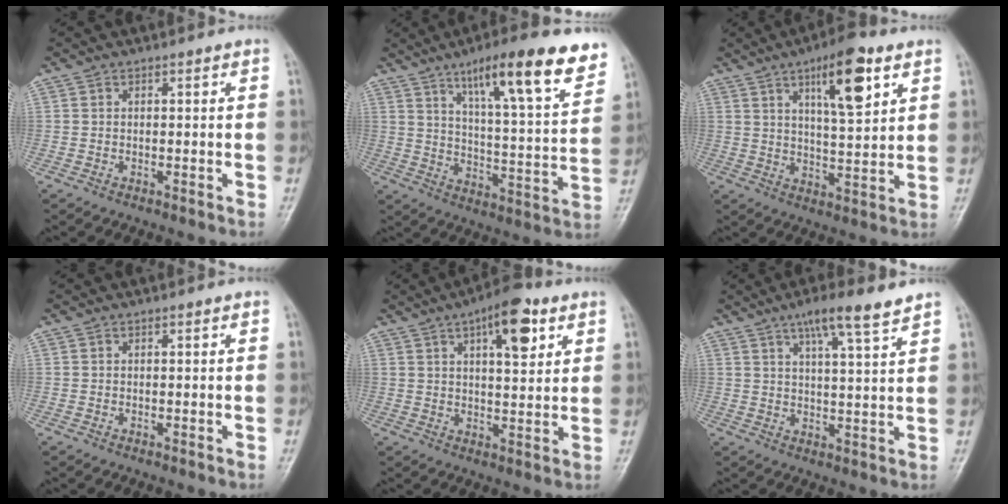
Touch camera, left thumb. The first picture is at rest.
{"total": 18.6, "force": [11.6, 3.8, 14.0], "torque": [-0.179, -0.051, 0.178]}
{"total": 12.5, "force": [6.1, 3.7, 10.2], "torque": [-0.144, -0.029, 0.095]}
{"total": 0.0}
{"total": 10.8, "force": [5.1, 4.2, 8.6], "torque": [-0.105, -0.017, 0.072]}
{"total": 8.5, "force": [5.7, 0.9, 6.2], "torque": [-0.097, -0.023, 0.092]}